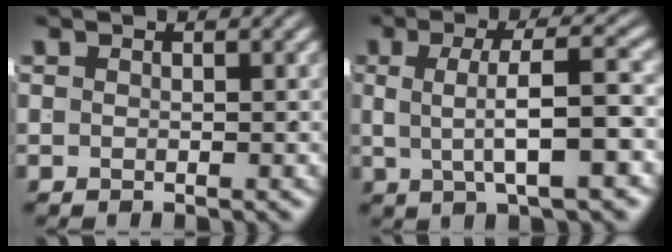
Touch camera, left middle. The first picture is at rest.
{"total": 4.5, "force": [-0.1, 0.8, 4.5], "torque": [-0.064, 0.002, 0.005]}